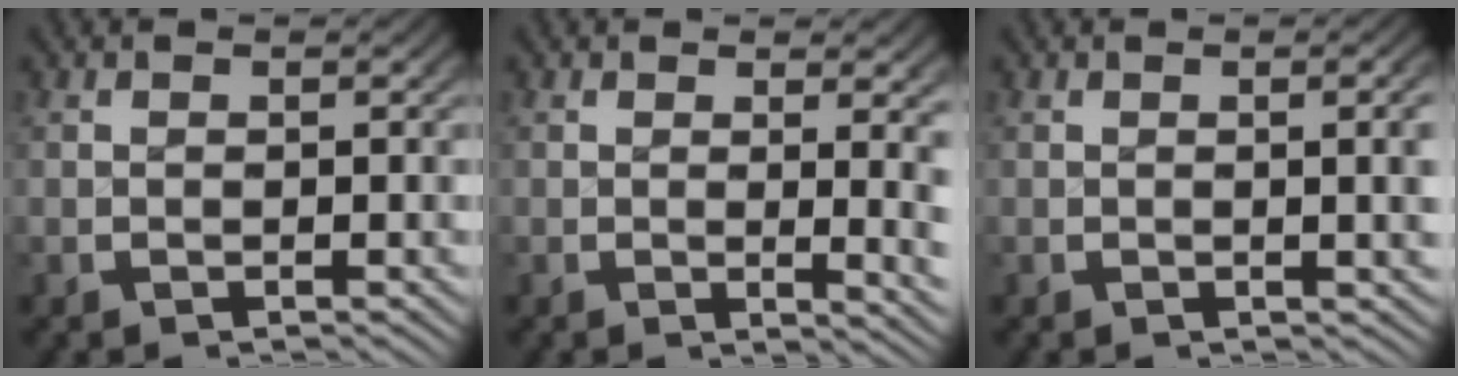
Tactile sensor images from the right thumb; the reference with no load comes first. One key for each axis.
{"total": 3.3, "fx": -0.2, "fy": 1.0, "fz": 3.1, "tx": -0.042, "ty": -0.013, "tz": 0.002}
{"total": 2.9, "fx": 0.3, "fy": 1.0, "fz": 2.7, "tx": -0.021, "ty": 0.005, "tz": 0.000}